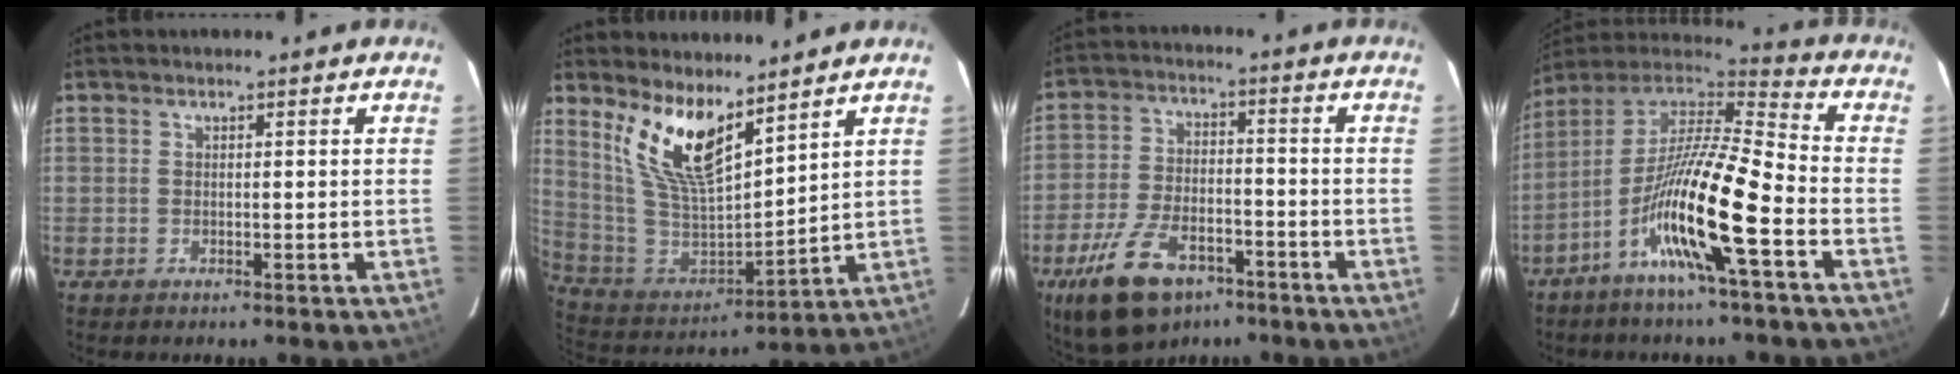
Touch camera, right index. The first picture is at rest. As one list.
[{"total": 14.4, "force": [9.6, 5.0, 9.5], "torque": [-0.188, -0.008, 0.203]}, {"total": 15.6, "force": [-9.5, 7.9, 9.5], "torque": [-0.205, -0.015, -0.162]}, {"total": 17.1, "force": [-7.7, 1.6, 15.2], "torque": [-0.275, -0.016, -0.156]}]